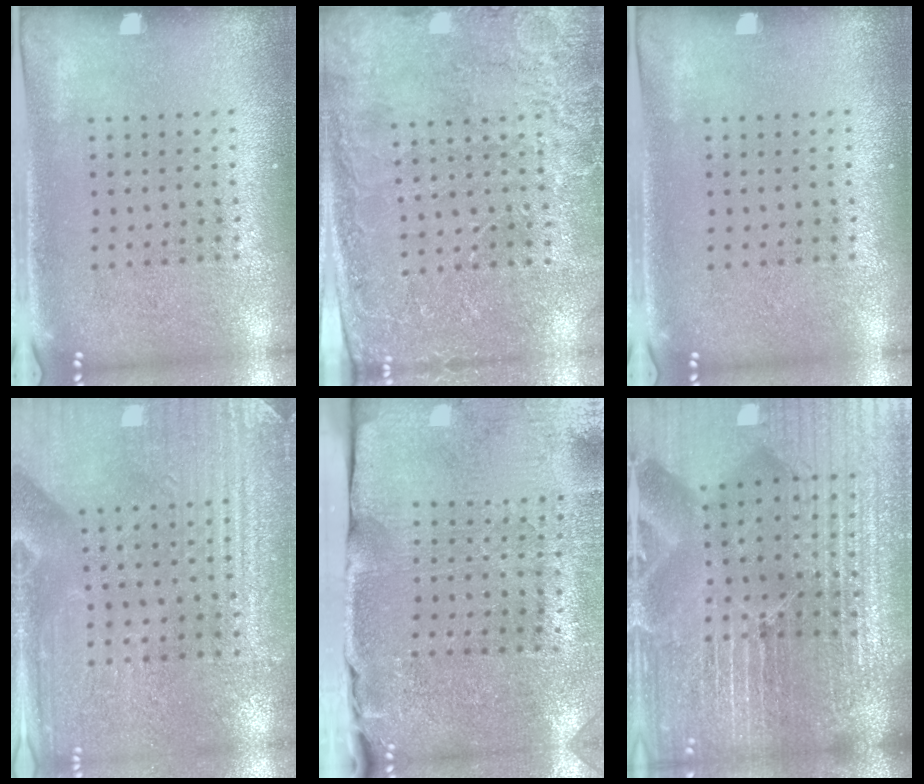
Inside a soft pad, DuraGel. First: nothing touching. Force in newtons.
{"total": 2.7, "press": 2.6, "slide": 0.3}
{"total": 0.0}
{"total": 3.1, "press": 3.1, "slide": 0.6}
{"total": 3.7, "press": 3.6, "slide": 1.1}
{"total": 7.2, "press": 6.2, "slide": 3.6}